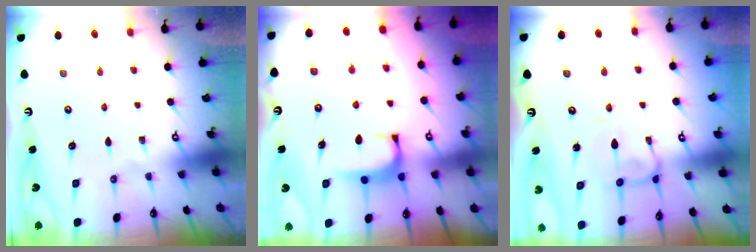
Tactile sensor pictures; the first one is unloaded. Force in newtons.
{"total": 1.8, "press": 1.7, "slide": 0.4}
{"total": 0.7, "press": 0.4, "slide": 0.5}